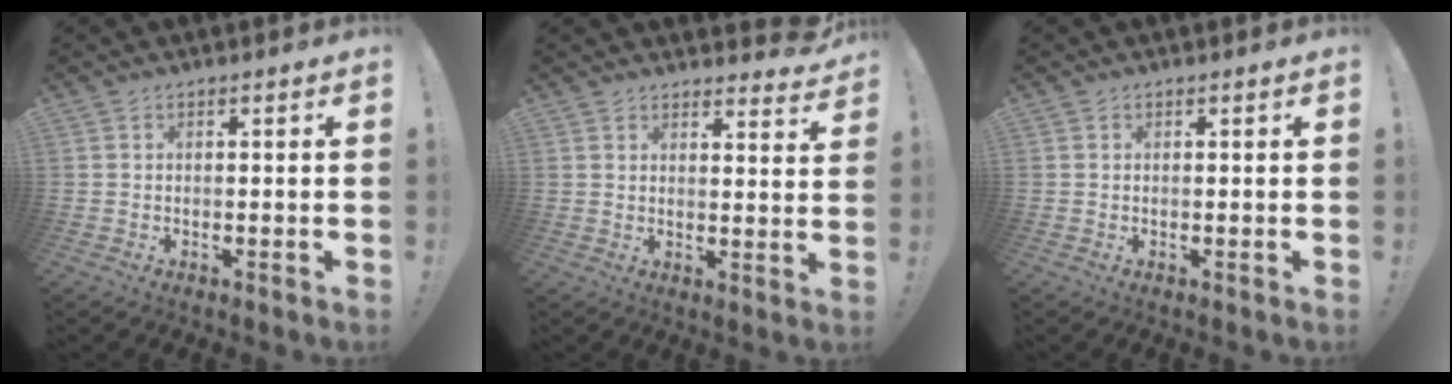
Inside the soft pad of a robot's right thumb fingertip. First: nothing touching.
{"total": 4.1, "force": [3.5, 1.6, 1.4], "torque": [0.000, -0.033, 0.060]}
{"total": 0.0}